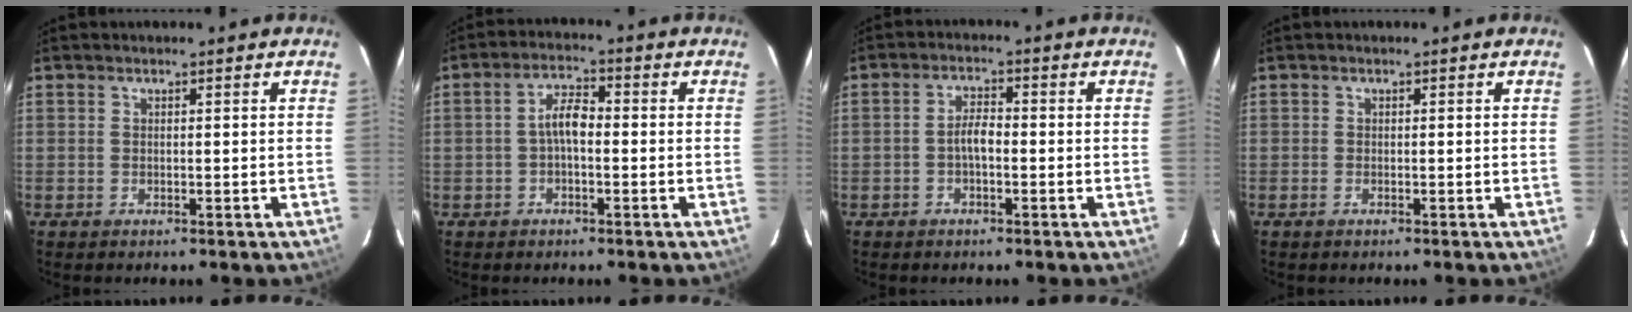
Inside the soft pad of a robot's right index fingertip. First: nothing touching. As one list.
[{"total": 4.2, "force": [-0.8, 1.8, 3.7], "torque": [-0.073, 0.015, -0.015]}, {"total": 3.1, "force": [-1.0, 1.2, 2.7], "torque": [-0.053, 0.010, -0.018]}, {"total": 0.6, "force": [-0.4, 0.2, 0.3], "torque": [-0.007, -0.001, -0.009]}]